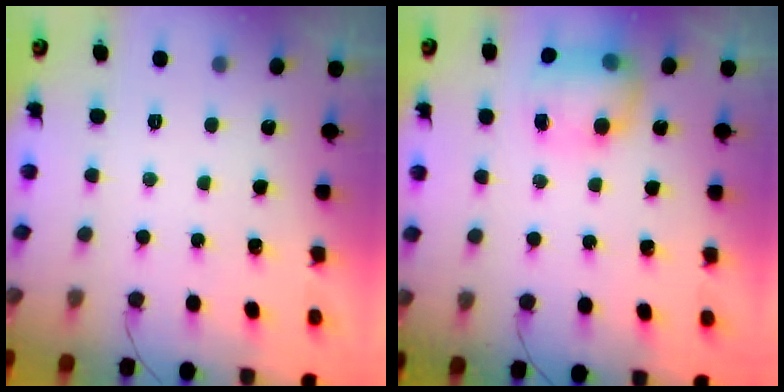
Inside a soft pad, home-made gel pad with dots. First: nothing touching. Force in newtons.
{"total": 8.0, "press": 8.0, "slide": 0.5}